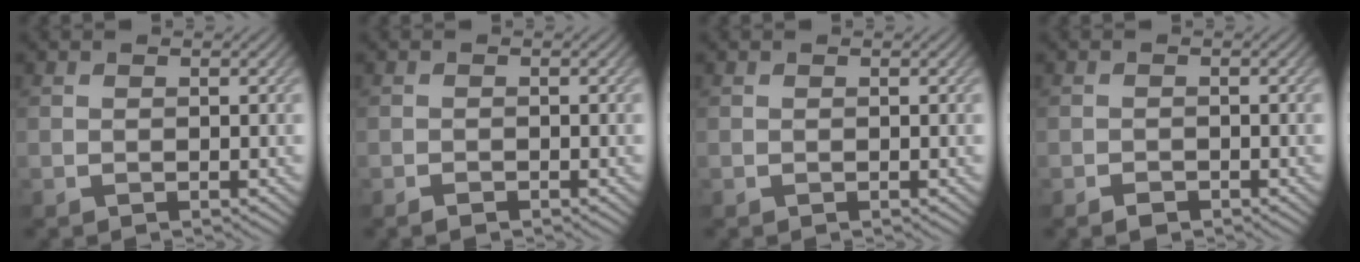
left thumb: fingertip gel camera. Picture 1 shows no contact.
{"total": 0.9, "force": [-0.7, 0.4, 0.5], "torque": [-0.008, -0.003, -0.012]}
{"total": 0.0}
{"total": 1.2, "force": [-0.9, 0.6, 0.5], "torque": [-0.009, -0.003, -0.017]}